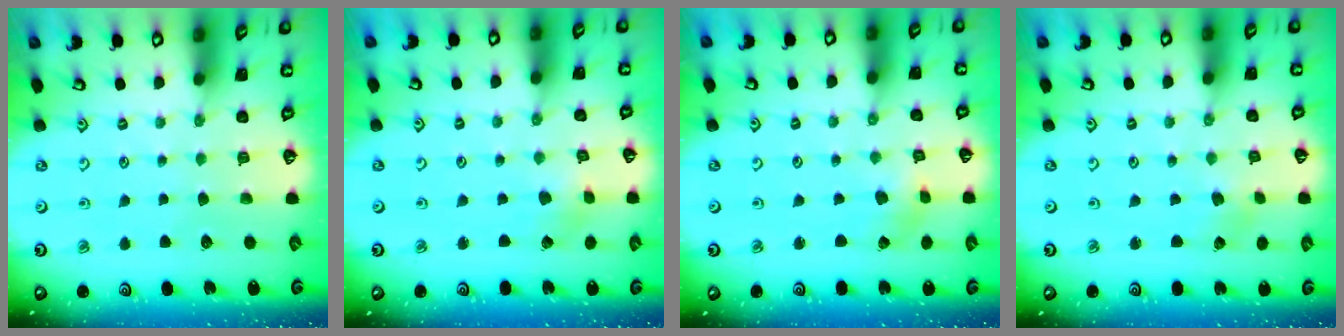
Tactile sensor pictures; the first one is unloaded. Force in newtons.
{"total": 1.6, "press": 1.6, "slide": 0.2}
{"total": 0.9, "press": 0.8, "slide": 0.2}
{"total": 2.6, "press": 2.6, "slide": 0.6}